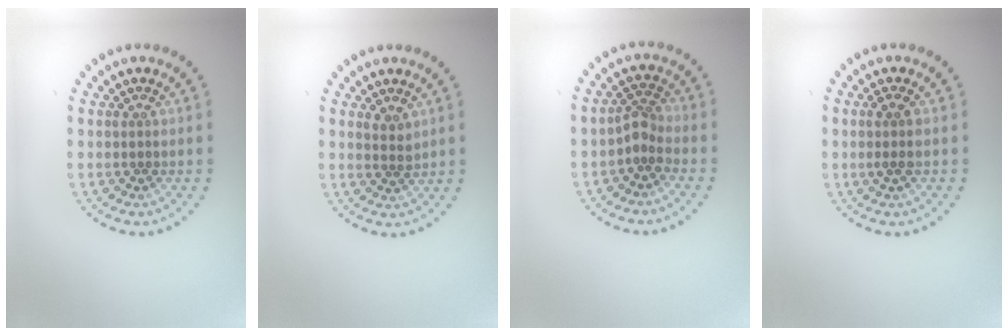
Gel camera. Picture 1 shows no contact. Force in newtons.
{"total": 1.4, "press": 1.1, "slide": 0.9}
{"total": 1.9, "press": 1.4, "slide": 1.3}
{"total": 1.4, "press": 1.2, "slide": 0.7}